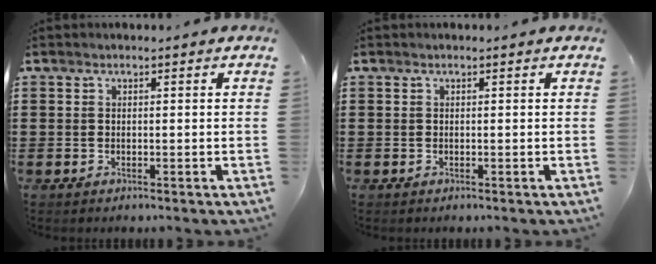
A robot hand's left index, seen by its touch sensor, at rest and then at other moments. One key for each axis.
{"total": 0.0}